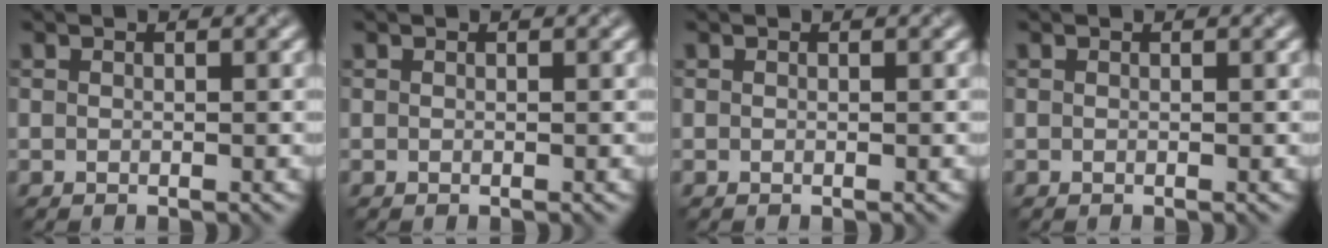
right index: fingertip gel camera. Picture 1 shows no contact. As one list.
[{"total": 0.0}, {"total": 0.0}, {"total": 0.0}]